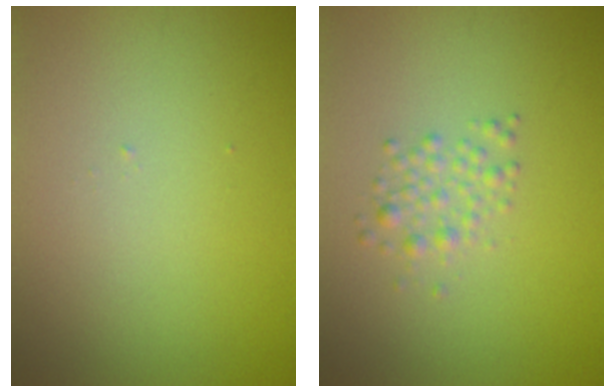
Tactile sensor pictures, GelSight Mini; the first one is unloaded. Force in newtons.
{"total": 1.7, "press": 1.7, "slide": 0.0}